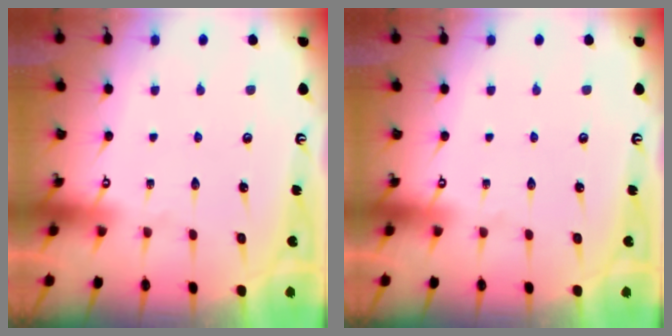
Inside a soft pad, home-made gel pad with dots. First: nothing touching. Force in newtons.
{"total": 0.0}